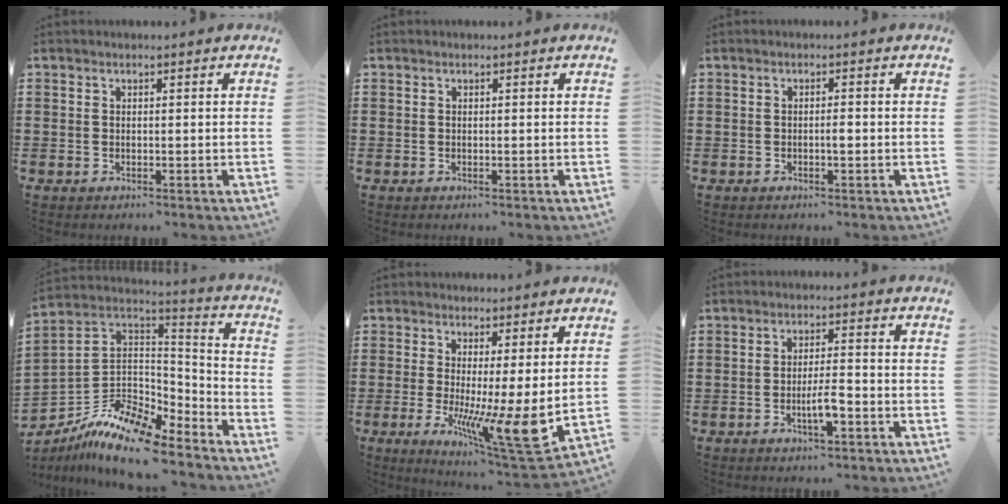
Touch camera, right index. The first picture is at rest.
{"total": 0.0}
{"total": 1.2, "force": [-0.4, 0.3, 1.1], "torque": [-0.022, 0.000, -0.007]}
{"total": 10.7, "force": [-8.4, 3.4, 5.7], "torque": [-0.122, 0.012, -0.164]}
{"total": 8.0, "force": [-0.9, 0.4, 8.0], "torque": [-0.110, -0.043, -0.014]}
{"total": 4.3, "force": [-1.7, 0.9, 3.8], "torque": [-0.071, 0.002, -0.033]}